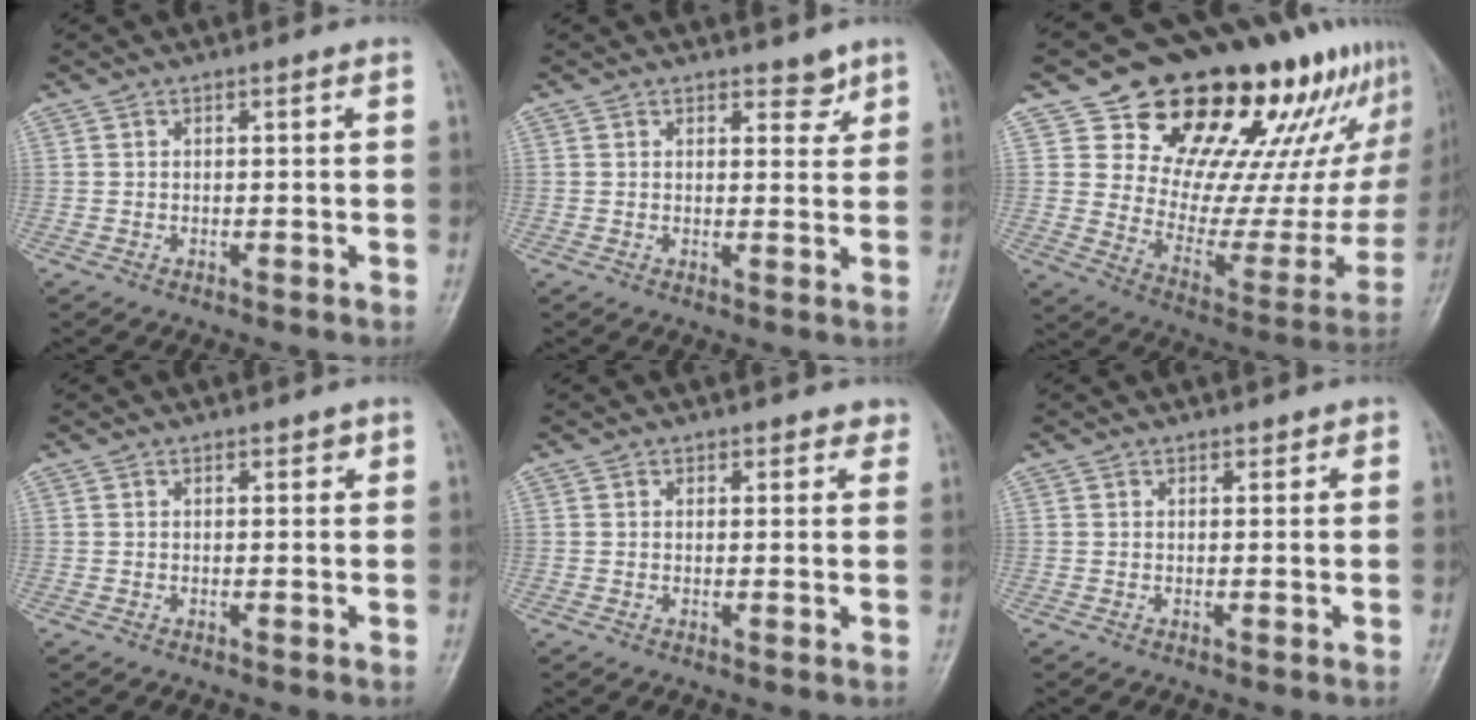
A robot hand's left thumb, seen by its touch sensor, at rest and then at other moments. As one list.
[{"total": 2.9, "force": [2.2, 1.5, 1.2], "torque": [0.004, -0.014, 0.029]}, {"total": 28.0, "force": [17.5, 13.7, 17.0], "torque": [-0.195, -0.065, 0.260]}, {"total": 1.2, "force": [0.8, 0.7, 0.4], "torque": [0.007, -0.003, 0.005]}, {"total": 2.5, "force": [1.8, 1.6, 0.4], "torque": [0.028, -0.007, 0.013]}, {"total": 1.2, "force": [0.9, 0.8, 0.2], "torque": [0.013, -0.004, 0.006]}]